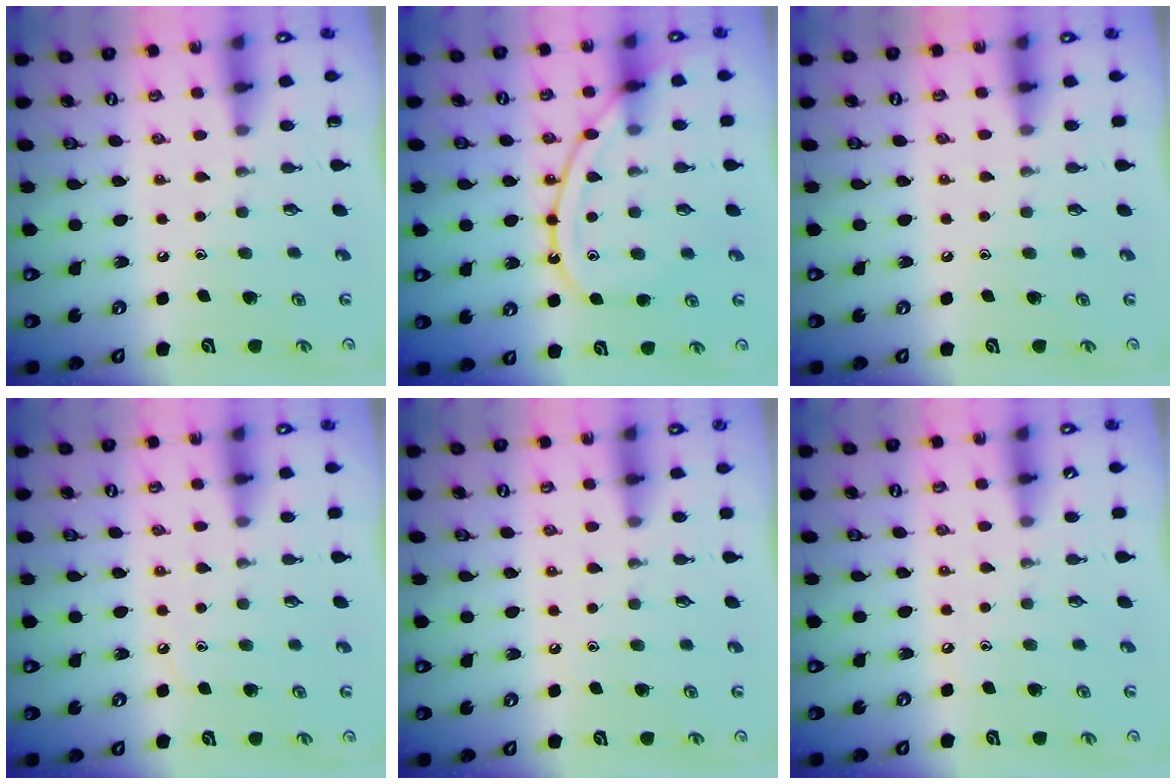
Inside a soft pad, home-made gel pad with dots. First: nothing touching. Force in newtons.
{"total": 11.9, "press": 11.9, "slide": 1.4}
{"total": 4.3, "press": 4.3, "slide": 0.6}
{"total": 5.3, "press": 5.2, "slide": 0.7}
{"total": 6.2, "press": 6.1, "slide": 0.9}
{"total": 2.5, "press": 2.4, "slide": 0.4}